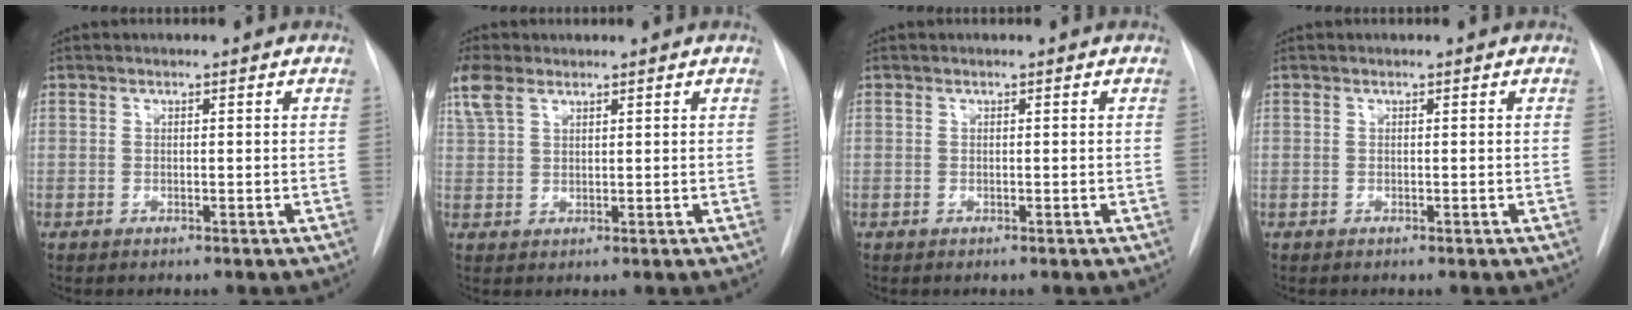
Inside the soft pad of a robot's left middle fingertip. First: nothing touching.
{"total": 4.6, "force": [3.1, 2.3, 2.5], "torque": [-0.067, 0.018, 0.072]}
{"total": 0.0}
{"total": 0.0}